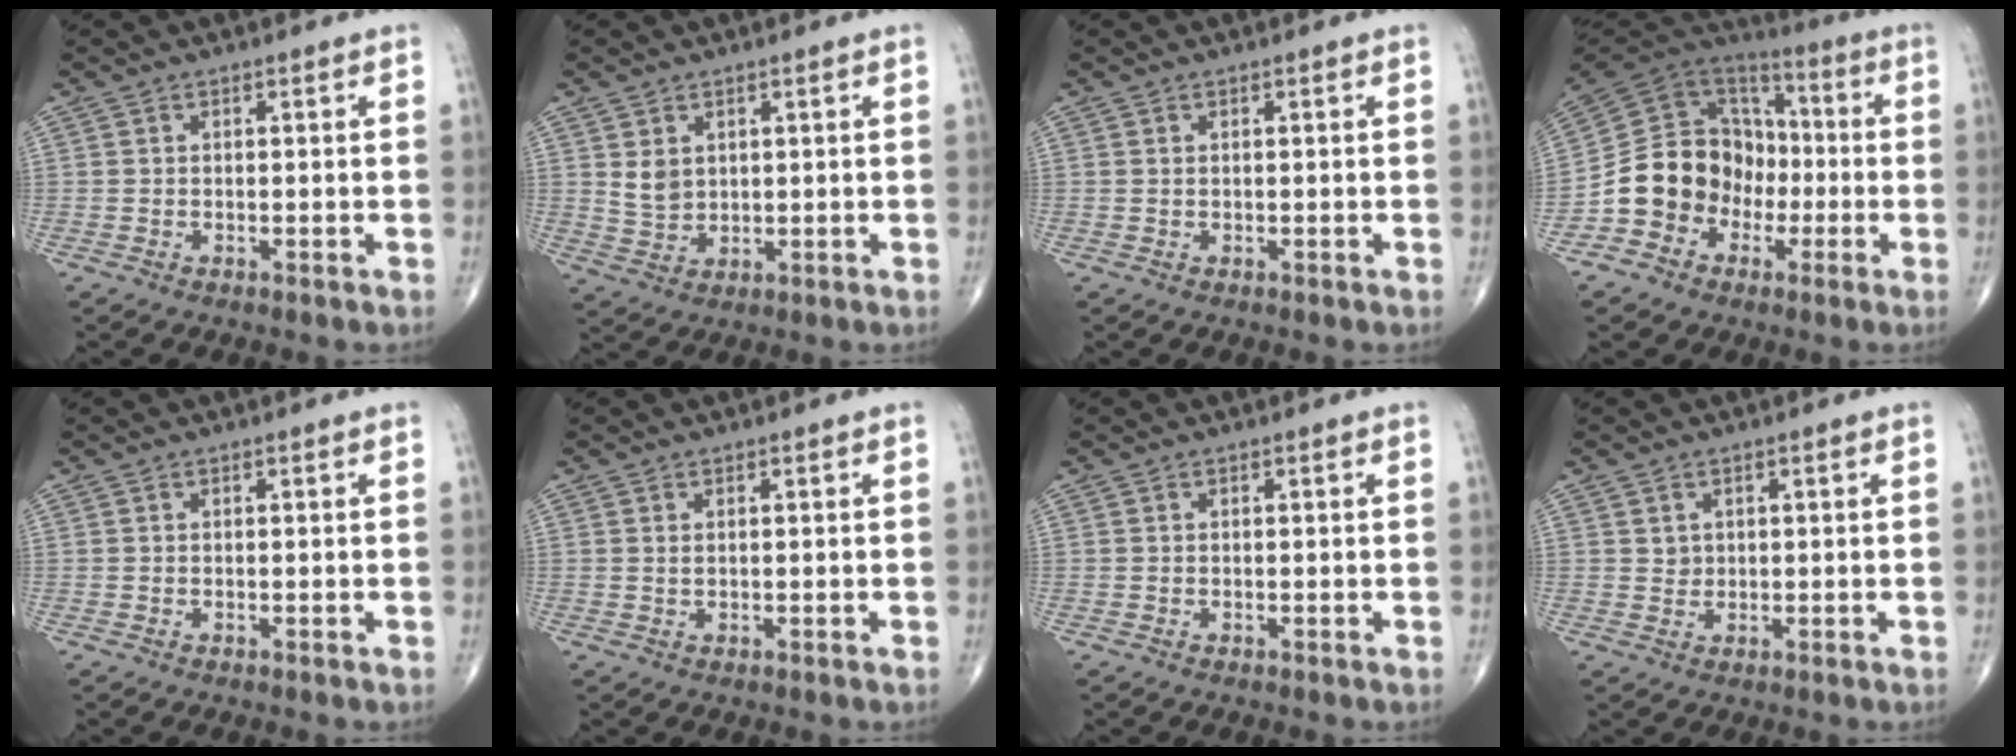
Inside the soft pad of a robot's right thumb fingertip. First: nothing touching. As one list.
[{"total": 4.0, "force": [1.4, 3.0, 2.3], "torque": [-0.032, -0.015, 0.037]}, {"total": 0.0}, {"total": 15.2, "force": [-4.3, 13.1, 6.5], "torque": [-0.070, 0.073, -0.079]}, {"total": 0.0}, {"total": 0.6, "force": [0.2, 0.3, 0.5], "torque": [-0.009, 0.001, 0.006]}, {"total": 0.0}, {"total": 1.5, "force": [0.6, 1.3, 0.4], "torque": [0.002, -0.004, 0.011]}]